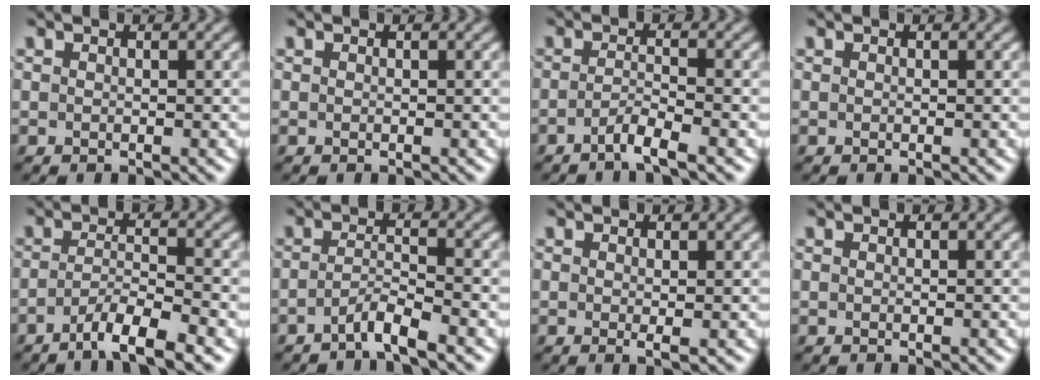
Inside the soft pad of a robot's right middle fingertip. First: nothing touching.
{"total": 0.0}
{"total": 2.3, "force": [-1.4, 0.2, 1.8], "torque": [-0.030, 0.002, -0.036]}
{"total": 0.0}
{"total": 5.0, "force": [-3.1, 1.0, 3.8], "torque": [-0.060, -0.001, -0.060]}
{"total": 2.6, "force": [-1.9, 0.3, 1.8], "torque": [-0.030, 0.003, -0.044]}
{"total": 0.8, "force": [0.0, 0.1, 0.8], "torque": [-0.013, -0.004, 0.000]}
{"total": 0.0}